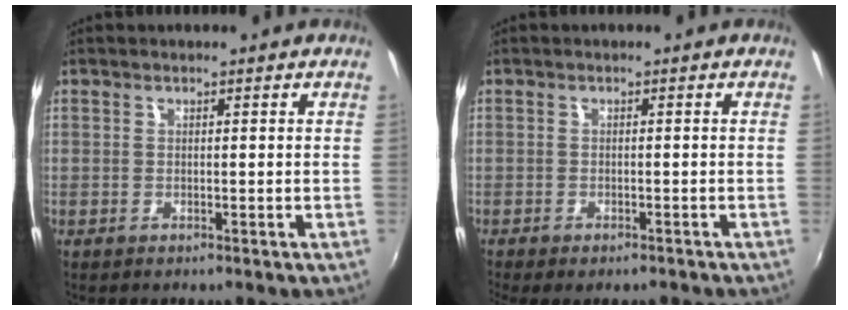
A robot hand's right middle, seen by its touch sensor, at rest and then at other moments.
{"total": 4.1, "force": [-3.3, 1.2, 2.2], "torque": [-0.049, -0.021, -0.049]}